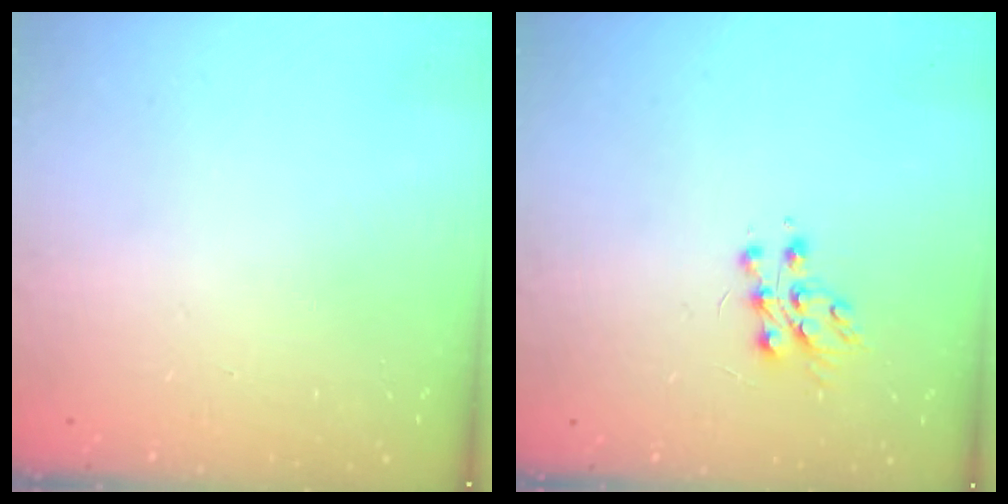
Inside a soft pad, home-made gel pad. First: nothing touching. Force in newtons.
{"total": 7.9, "press": 7.8, "slide": 0.6}